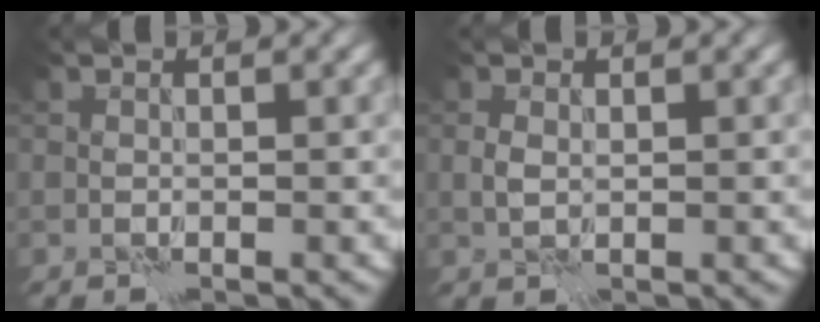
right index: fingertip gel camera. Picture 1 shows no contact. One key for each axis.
{"total": 1.1, "fx": 0.2, "fy": 0.7, "fz": 0.8, "tx": -0.020, "ty": 0.001, "tz": 0.005}